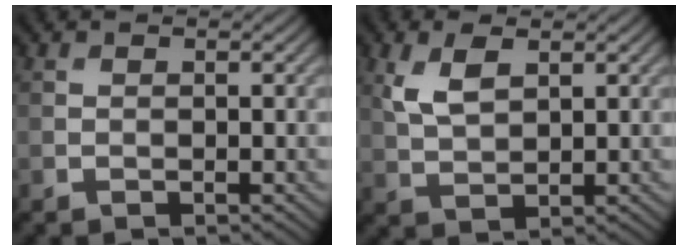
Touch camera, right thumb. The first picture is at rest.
{"total": 4.5, "force": [1.9, 2.2, 3.4], "torque": [-0.084, 0.001, 0.042]}